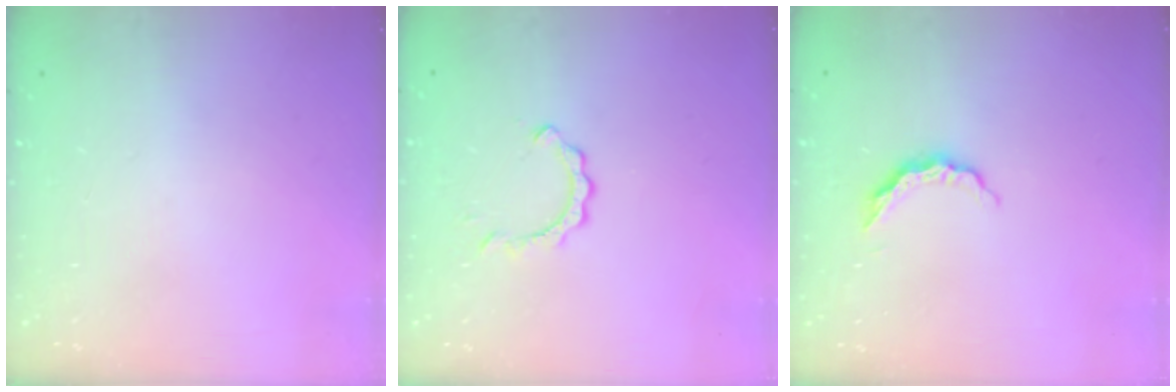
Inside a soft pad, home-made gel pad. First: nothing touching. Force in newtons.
{"total": 2.7, "press": 2.7, "slide": 0.2}
{"total": 5.8, "press": 5.8, "slide": 0.6}